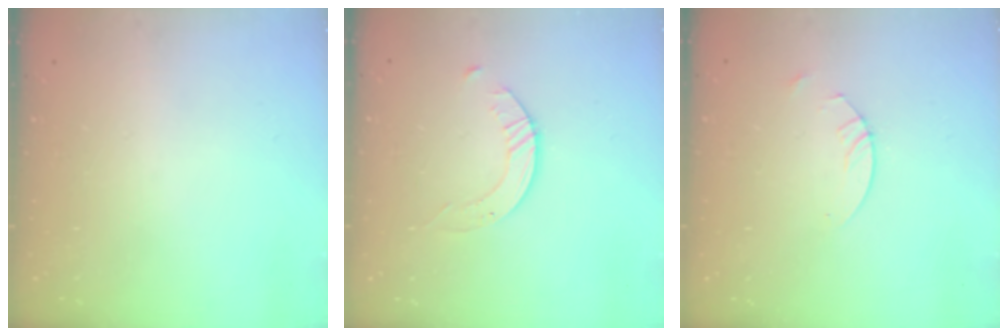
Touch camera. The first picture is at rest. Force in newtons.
{"total": 2.7, "press": 2.7, "slide": 0.3}
{"total": 2.4, "press": 2.4, "slide": 0.1}